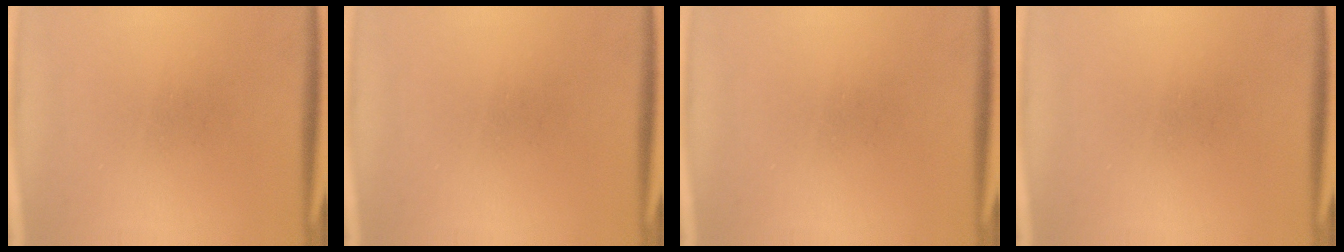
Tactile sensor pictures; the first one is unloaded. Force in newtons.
{"total": 0.0}
{"total": 0.0}
{"total": 0.0}